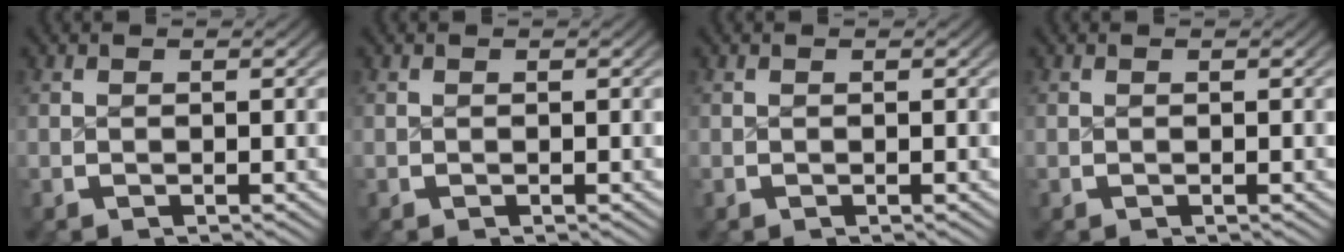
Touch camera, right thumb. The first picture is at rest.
{"total": 0.0}
{"total": 0.0}
{"total": 0.0}